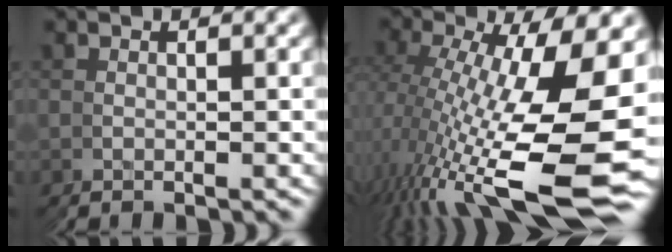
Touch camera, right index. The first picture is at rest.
{"total": 11.1, "force": [-1.9, 4.0, 10.2], "torque": [-0.176, -0.023, -0.004]}